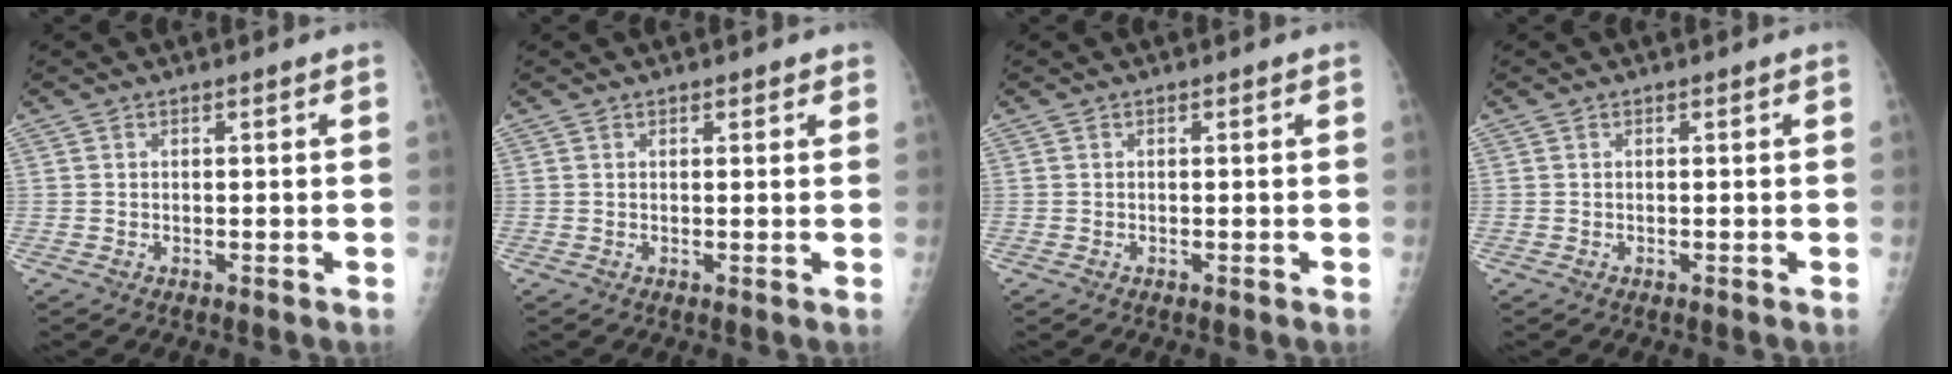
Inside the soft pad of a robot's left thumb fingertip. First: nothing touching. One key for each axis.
{"total": 1.0, "fx": 0.8, "fy": 0.6, "fz": 0.1, "tx": 0.009, "ty": -0.005, "tz": 0.005}
{"total": 0.0}
{"total": 0.0}